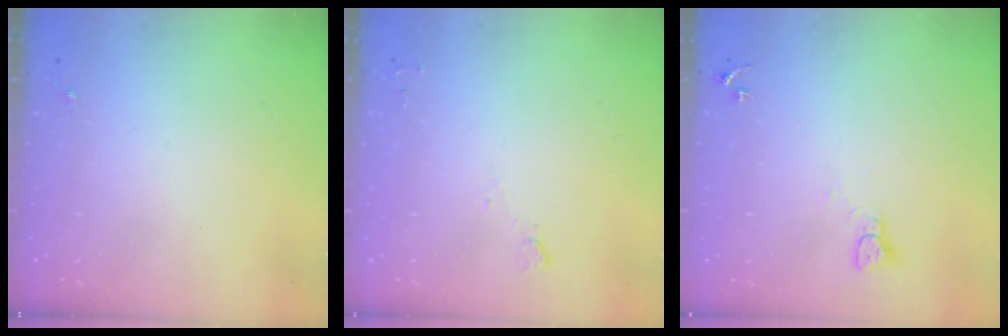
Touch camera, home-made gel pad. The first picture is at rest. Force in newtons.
{"total": 5.1, "press": 5.1, "slide": 0.6}
{"total": 2.3, "press": 2.3, "slide": 0.2}